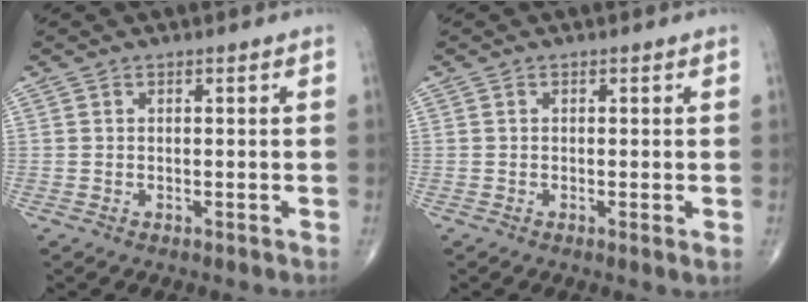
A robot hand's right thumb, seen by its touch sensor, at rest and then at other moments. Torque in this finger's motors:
{"motor_torque": [-0.18, -0.05, -0.30, -0.26, -0.16]}